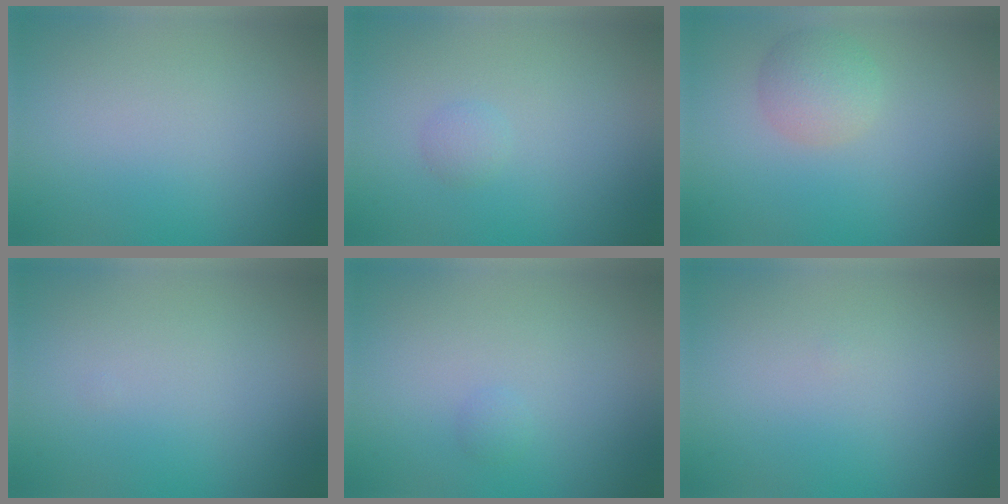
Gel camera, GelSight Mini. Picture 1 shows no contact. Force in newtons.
{"total": 0.9, "press": 0.9, "slide": 0.0}
{"total": 2.7, "press": 2.7, "slide": 0.1}
{"total": 0.0}
{"total": 0.5, "press": 0.5, "slide": 0.0}
{"total": 0.0}